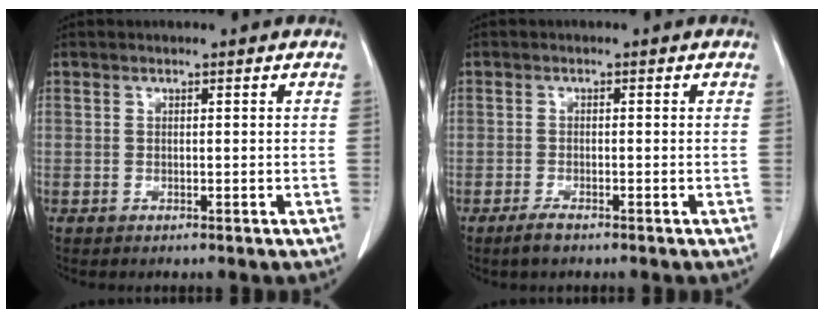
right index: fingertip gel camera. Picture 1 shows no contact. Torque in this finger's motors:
{"motor_torque": [-0.92, 0.17, -0.30, -0.12]}